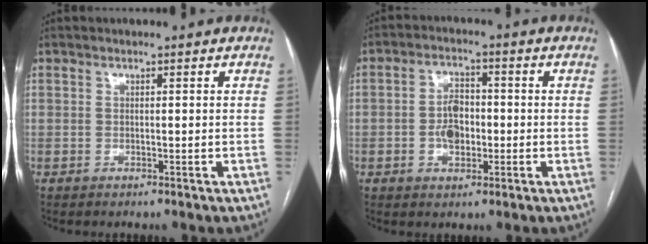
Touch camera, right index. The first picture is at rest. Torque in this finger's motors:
{"motor_torque": [1.09, -0.21, 0.46, 0.10]}